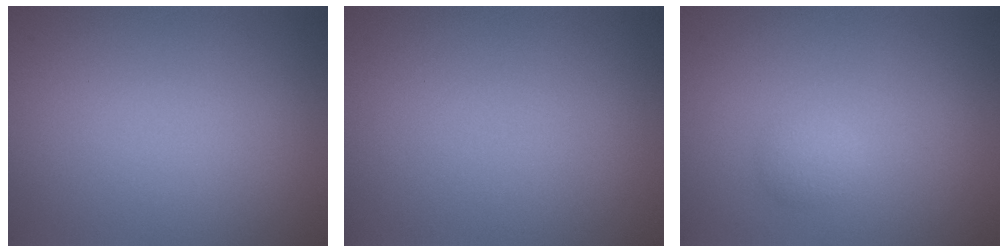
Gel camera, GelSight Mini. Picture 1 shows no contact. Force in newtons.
{"total": 0.0}
{"total": 1.3, "press": 1.3, "slide": 0.0}